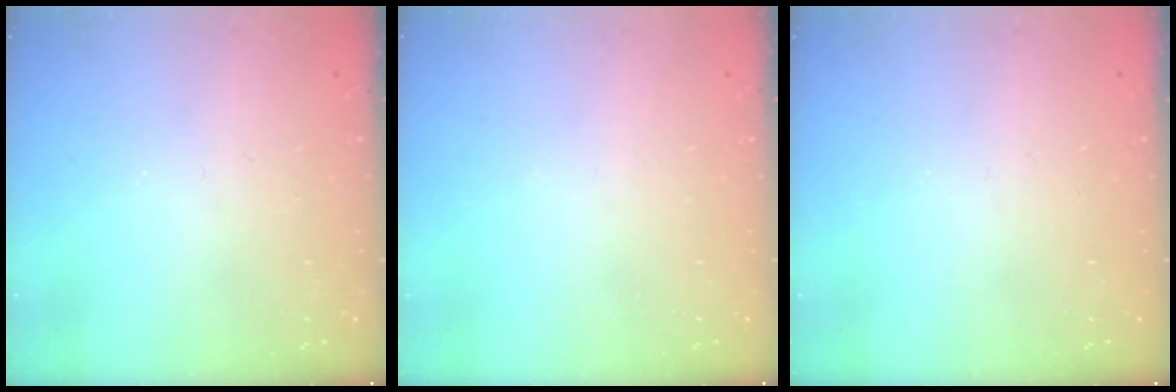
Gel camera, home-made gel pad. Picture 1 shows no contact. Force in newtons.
{"total": 0.0}
{"total": 0.0}